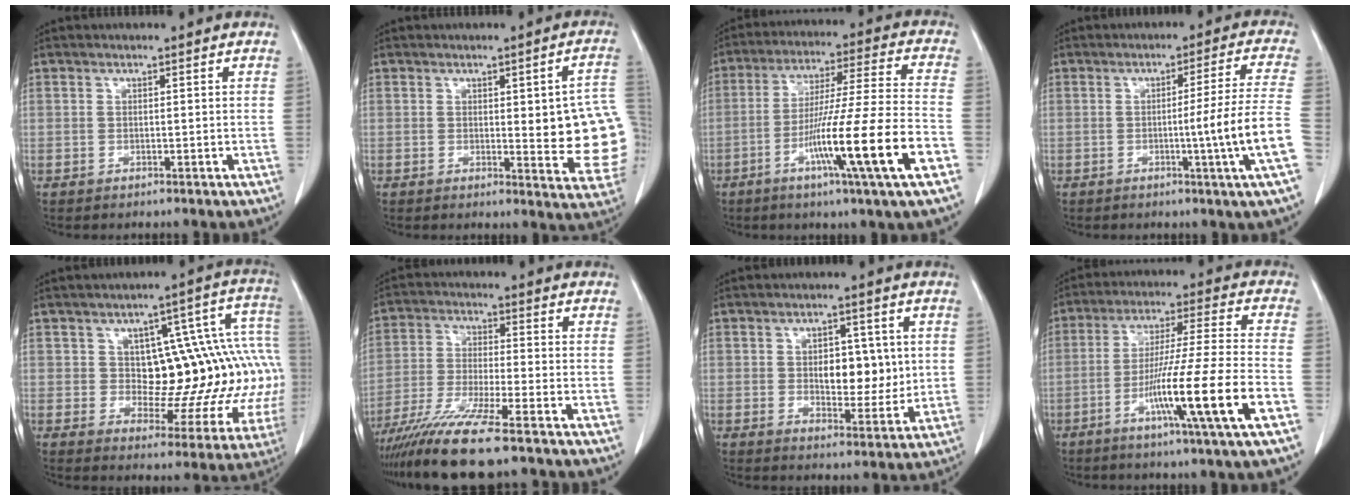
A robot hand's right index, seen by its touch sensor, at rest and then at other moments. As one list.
[{"total": 12.5, "force": [0.3, 2.9, 12.1], "torque": [-0.111, 0.002, 0.002]}, {"total": 17.5, "force": [-6.9, -1.5, 16.0], "torque": [-0.286, -0.019, -0.119]}, {"total": 10.7, "force": [-2.7, -2.6, 10.0], "torque": [-0.133, -0.017, -0.042]}, {"total": 16.1, "force": [1.0, 7.8, 14.1], "torque": [-0.148, 0.044, 0.023]}, {"total": 11.9, "force": [-9.2, -0.7, 7.5], "torque": [-0.134, -0.035, -0.161]}, {"total": 7.4, "force": [1.0, 3.8, 6.2], "torque": [-0.083, 0.002, 0.023]}, {"total": 15.6, "force": [-6.1, -1.8, 14.2], "torque": [-0.256, -0.018, -0.107]}]